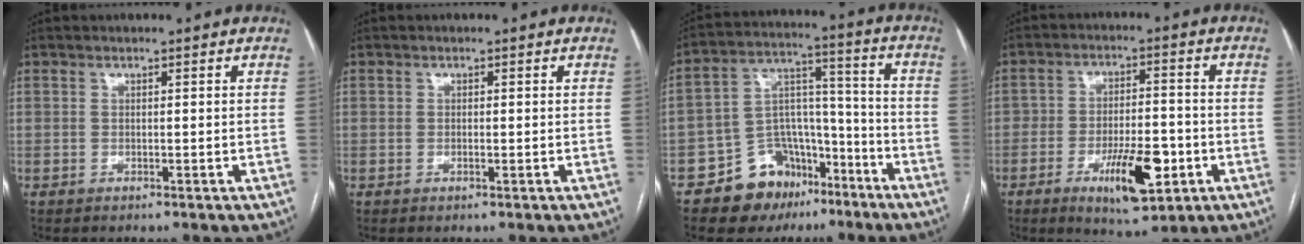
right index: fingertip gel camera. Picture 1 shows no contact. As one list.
[{"total": 0.6, "force": [0.0, 0.3, 0.5], "torque": [-0.011, -0.001, 0.000]}, {"total": 12.6, "force": [-8.3, 8.5, 4.3], "torque": [-0.061, 0.063, -0.128]}, {"total": 10.5, "force": [-4.1, 3.5, 9.0], "torque": [-0.144, -0.003, -0.059]}]